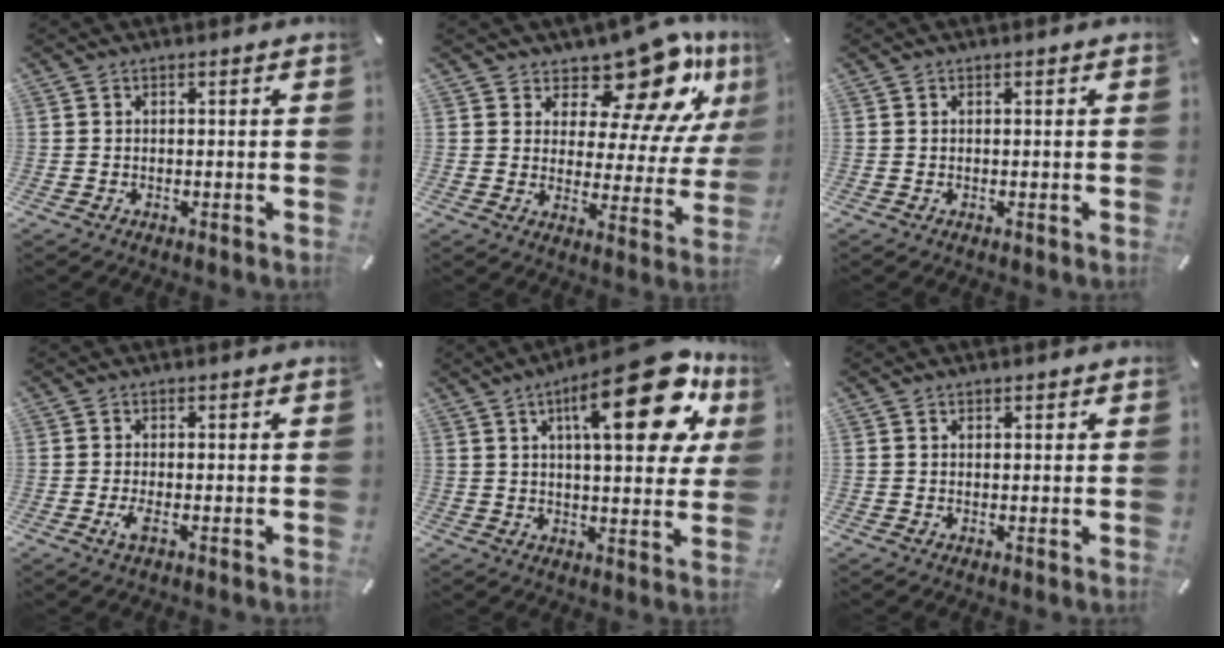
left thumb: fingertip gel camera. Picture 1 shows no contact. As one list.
[{"total": 15.1, "force": [11.4, 6.3, 7.7], "torque": [-0.113, -0.102, 0.193]}, {"total": 0.0}, {"total": 2.5, "force": [-0.5, 0.6, 2.4], "torque": [-0.057, -0.008, -0.013]}, {"total": 25.6, "force": [10.9, 8.9, 21.3], "torque": [-0.309, -0.044, 0.162]}, {"total": 0.8, "force": [0.5, 0.6, 0.1], "torque": [-0.002, 0.002, 0.009]}]